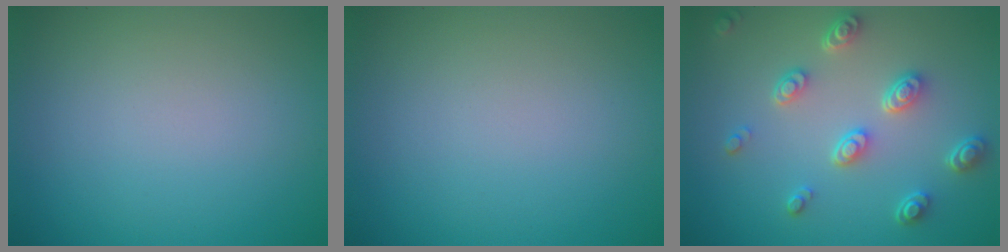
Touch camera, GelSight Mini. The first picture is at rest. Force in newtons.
{"total": 0.0}
{"total": 4.3, "press": 3.3, "slide": 2.8}